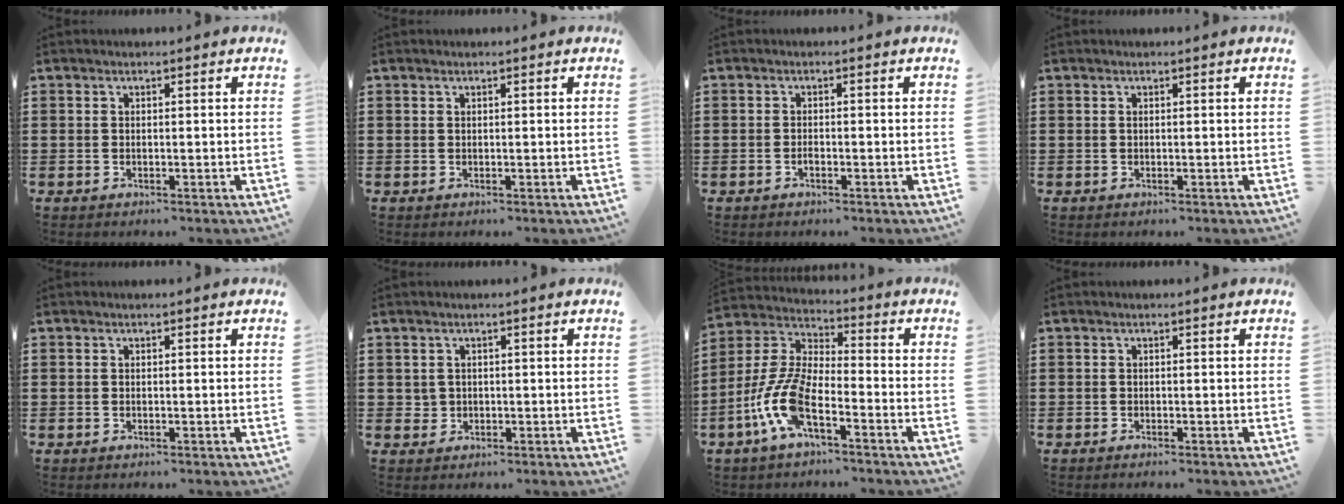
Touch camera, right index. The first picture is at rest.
{"total": 0.0}
{"total": 0.9, "force": [-0.6, 0.1, 0.7], "torque": [-0.017, -0.010, -0.008]}
{"total": 0.0}
{"total": 0.0}
{"total": 1.2, "force": [0.2, 1.1, 0.4], "torque": [-0.013, 0.004, 0.003]}
{"total": 10.2, "force": [-5.0, 3.3, 8.2], "torque": [-0.215, -0.021, -0.104]}
{"total": 0.5, "force": [-0.5, -0.1, 0.1], "torque": [-0.003, -0.003, -0.011]}